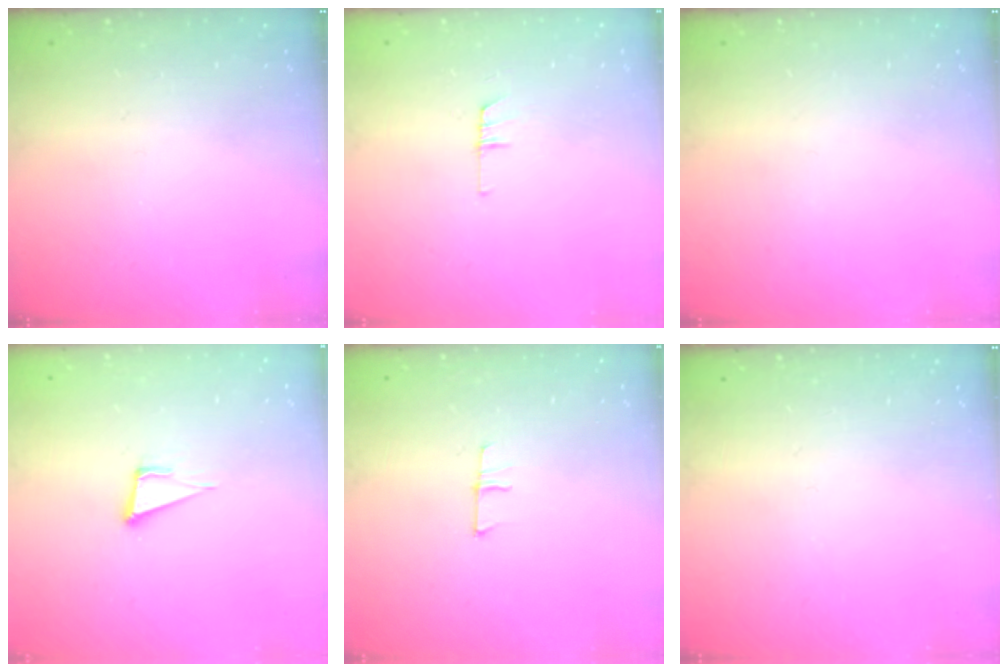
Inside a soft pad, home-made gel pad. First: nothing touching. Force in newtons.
{"total": 4.8, "press": 4.8, "slide": 0.4}
{"total": 0.0}
{"total": 5.1, "press": 4.3, "slide": 2.8}
{"total": 5.3, "press": 5.3, "slide": 0.4}
{"total": 0.0}